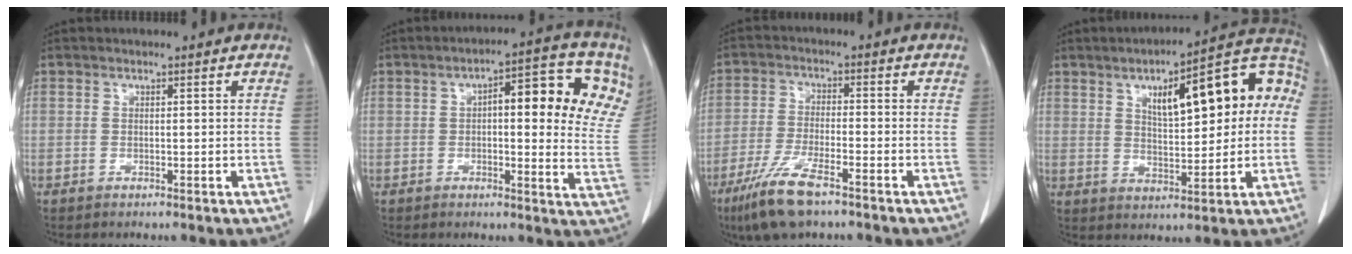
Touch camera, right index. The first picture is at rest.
{"total": 15.4, "force": [5.4, 4.4, 13.7], "torque": [-0.167, 0.018, 0.055]}
{"total": 9.2, "force": [-6.2, 1.6, 6.6], "torque": [-0.137, -0.021, -0.113]}
{"total": 17.0, "force": [3.8, 5.3, 15.7], "torque": [-0.215, 0.042, 0.054]}